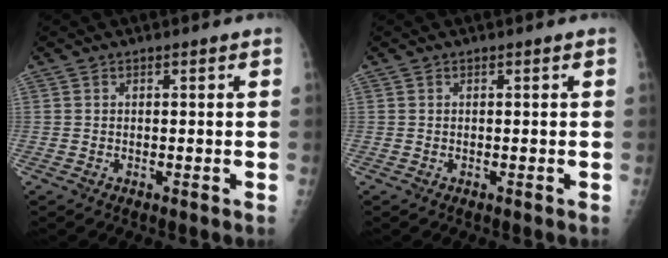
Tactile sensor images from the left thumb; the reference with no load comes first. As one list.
[{"total": 0.0}]